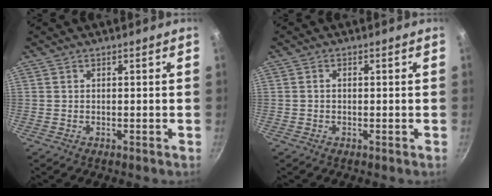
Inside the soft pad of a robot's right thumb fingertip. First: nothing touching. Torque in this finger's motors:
{"motor_torque": [-0.43, 0.03, -0.09, -0.05, 0.05]}